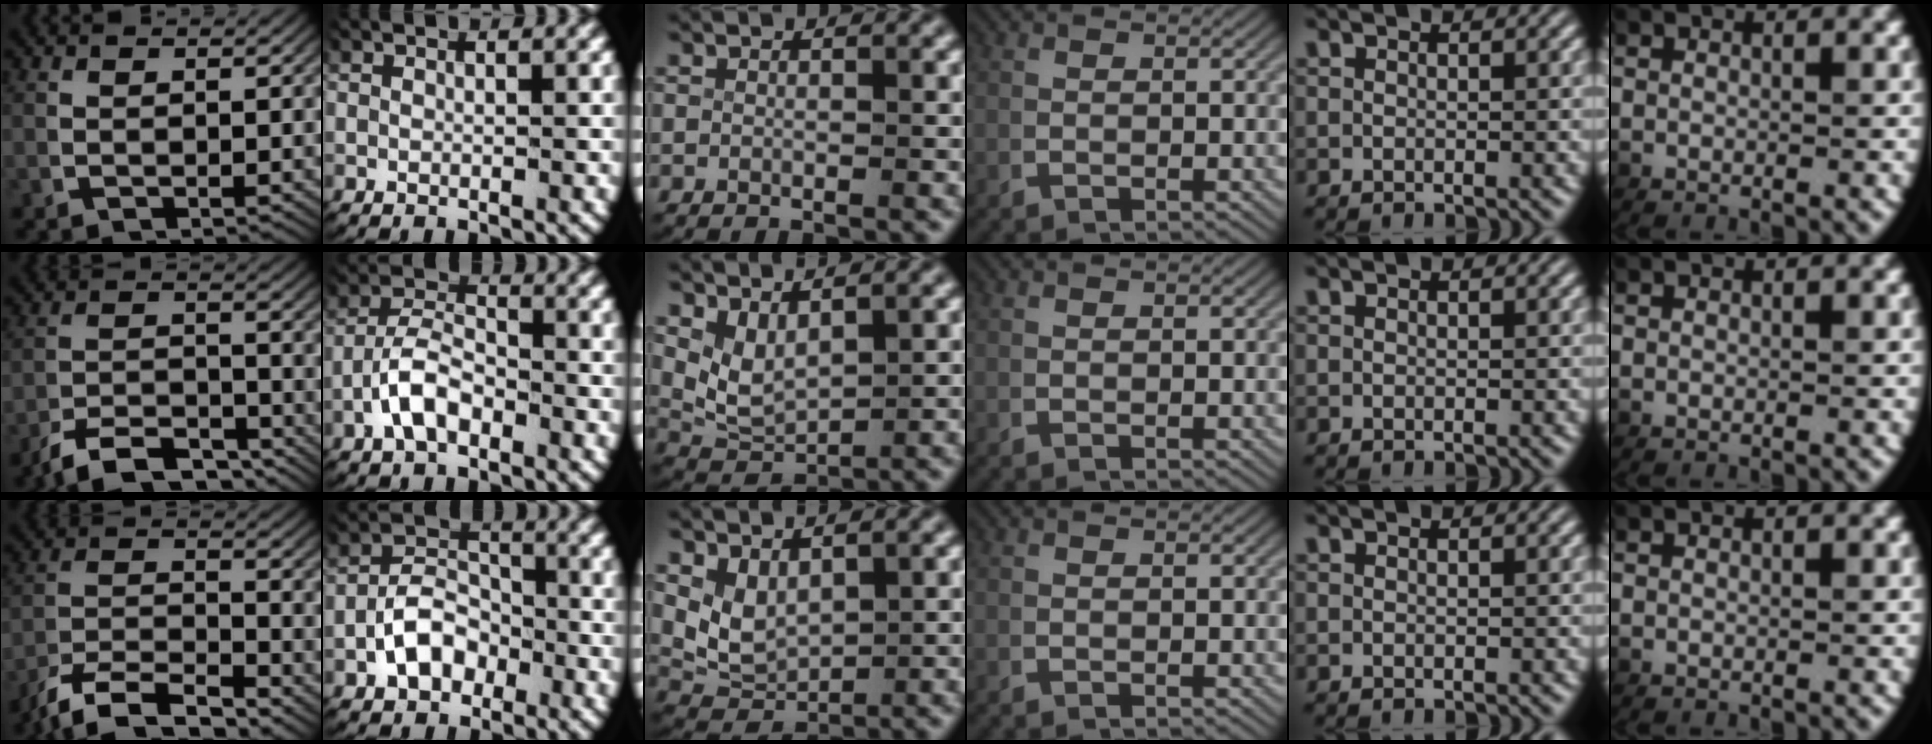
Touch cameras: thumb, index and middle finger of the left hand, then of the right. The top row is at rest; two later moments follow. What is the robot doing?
{"motion": "lift_and_place", "object": "card"}